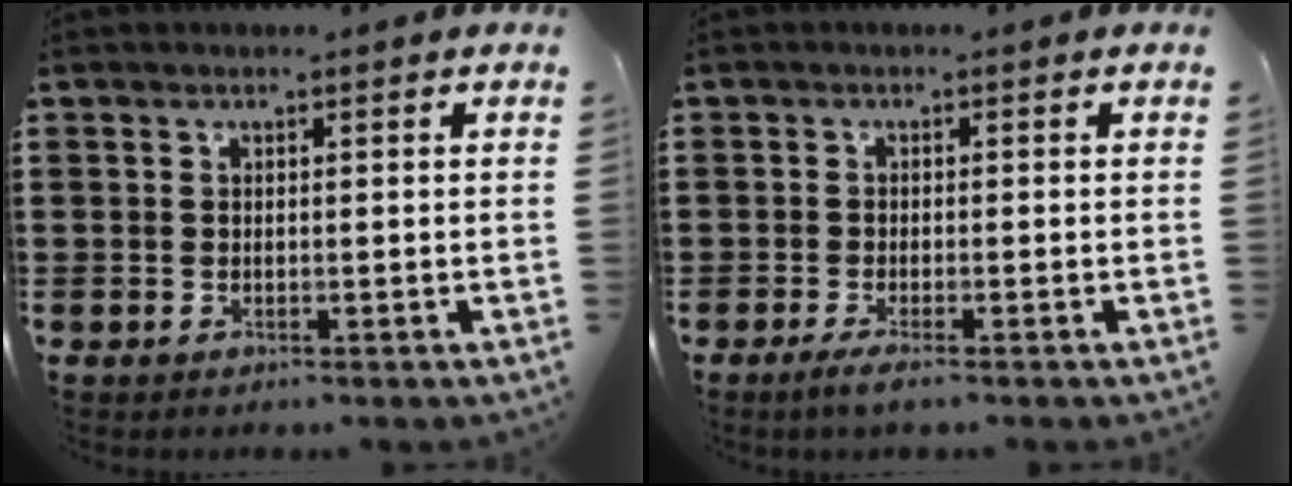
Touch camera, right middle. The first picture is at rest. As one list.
[{"total": 1.4, "force": [-0.5, -0.1, 1.2], "torque": [-0.025, -0.004, -0.011]}]